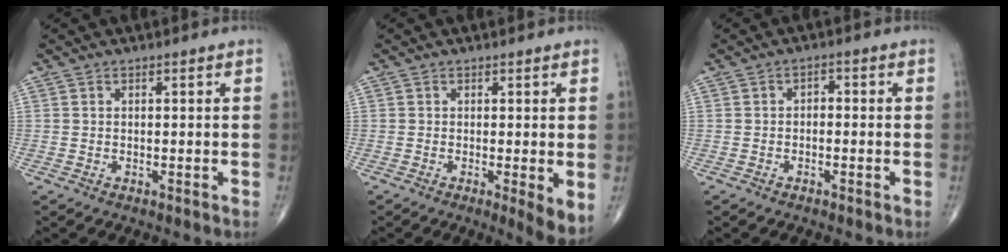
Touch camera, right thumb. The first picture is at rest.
{"total": 4.3, "force": [-0.4, 1.0, 4.1], "torque": [-0.064, -0.015, -0.011]}
{"total": 1.6, "force": [-0.5, 1.1, 1.1], "torque": [-0.006, 0.013, -0.014]}